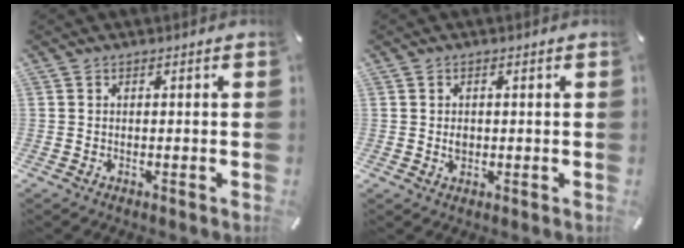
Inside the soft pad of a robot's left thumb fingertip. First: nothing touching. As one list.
[{"total": 1.7, "force": [0.1, 1.2, 1.2], "torque": [-0.018, 0.000, 0.000]}]